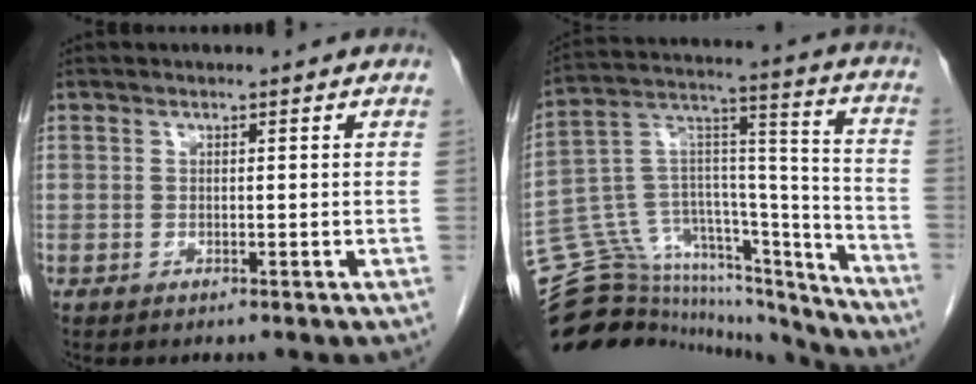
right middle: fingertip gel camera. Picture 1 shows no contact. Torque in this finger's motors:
{"motor_torque": [0.43, -0.46, -0.04, -0.17]}